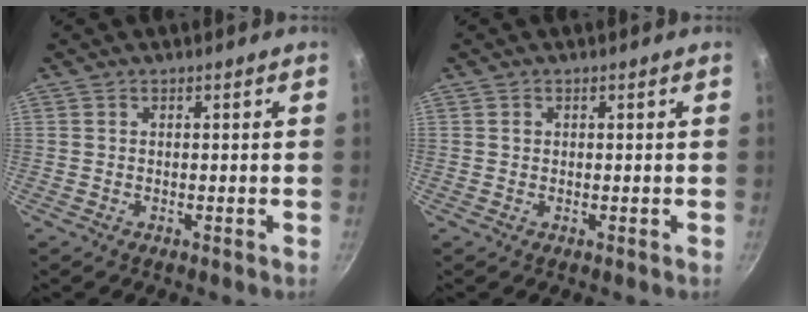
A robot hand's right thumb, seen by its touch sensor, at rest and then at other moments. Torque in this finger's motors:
{"motor_torque": [0.25, 1.08, 0.42, -0.21, 0.00]}